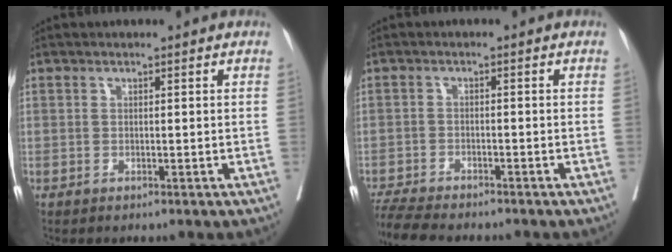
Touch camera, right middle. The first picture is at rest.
{"total": 7.9, "force": [-7.2, 0.8, 3.1], "torque": [-0.051, -0.015, -0.119]}